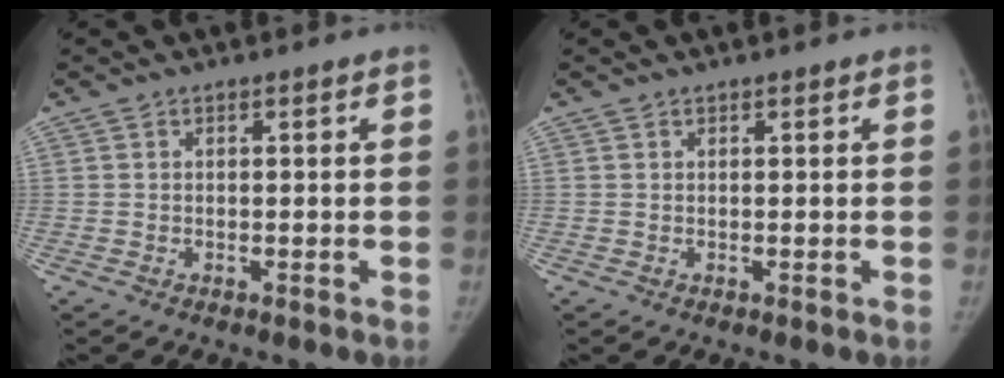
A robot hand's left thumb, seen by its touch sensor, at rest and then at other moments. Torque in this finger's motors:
{"motor_torque": [0.00, 0.00, 0.01, -0.01, 0.00]}